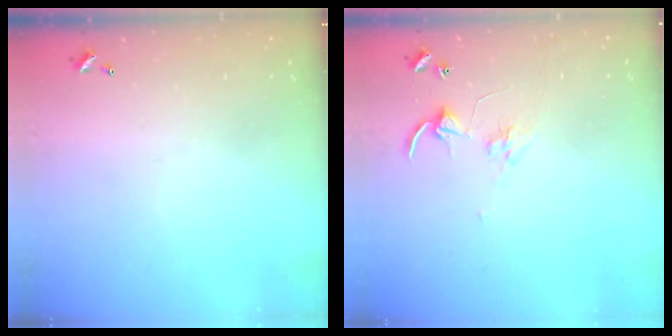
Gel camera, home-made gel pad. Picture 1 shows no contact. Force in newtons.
{"total": 3.2, "press": 3.2, "slide": 0.0}